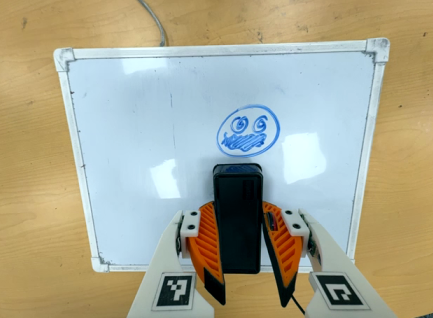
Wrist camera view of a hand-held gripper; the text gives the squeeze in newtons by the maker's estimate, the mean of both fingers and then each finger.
{"total": 9.8, "left": 7.9, "right": 11.7}